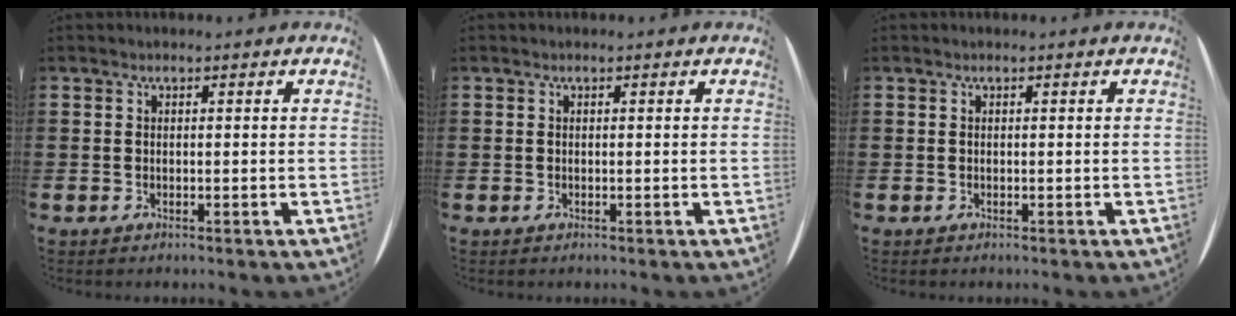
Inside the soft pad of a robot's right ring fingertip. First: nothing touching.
{"total": 0.0}
{"total": 0.0}